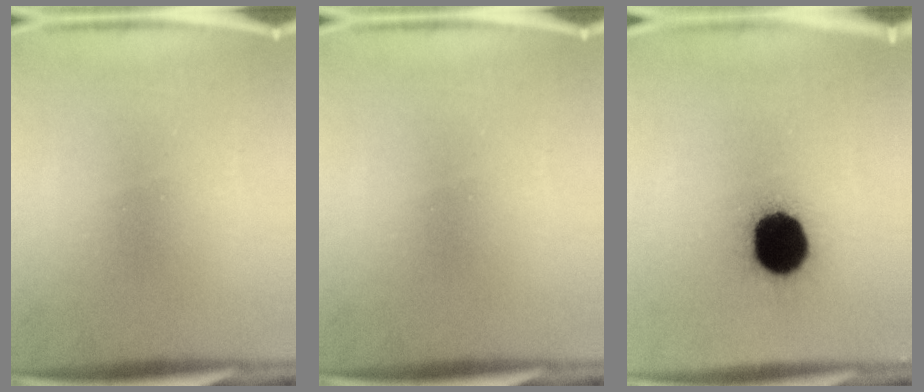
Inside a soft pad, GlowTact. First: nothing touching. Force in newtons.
{"total": 0.0}
{"total": 18.6}